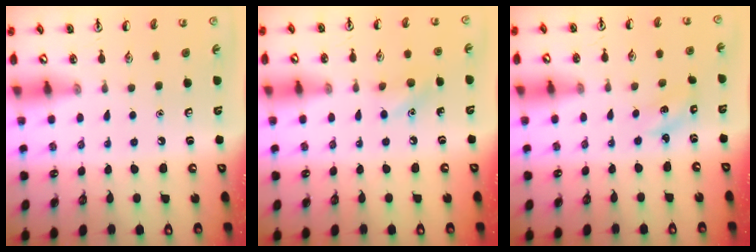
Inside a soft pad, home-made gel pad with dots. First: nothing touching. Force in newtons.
{"total": 7.5, "press": 7.3, "slide": 1.8}
{"total": 1.5, "press": 1.4, "slide": 0.4}